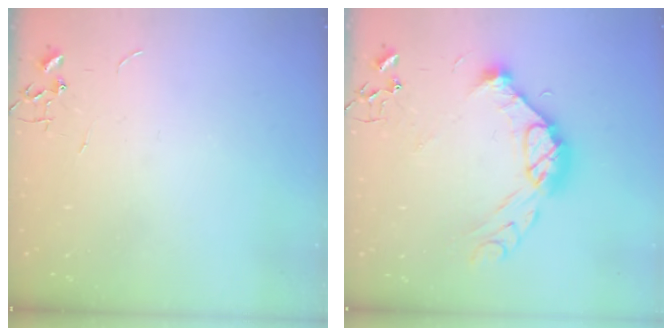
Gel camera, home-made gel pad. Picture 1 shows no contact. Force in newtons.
{"total": 14.0, "press": 14.0, "slide": 1.2}